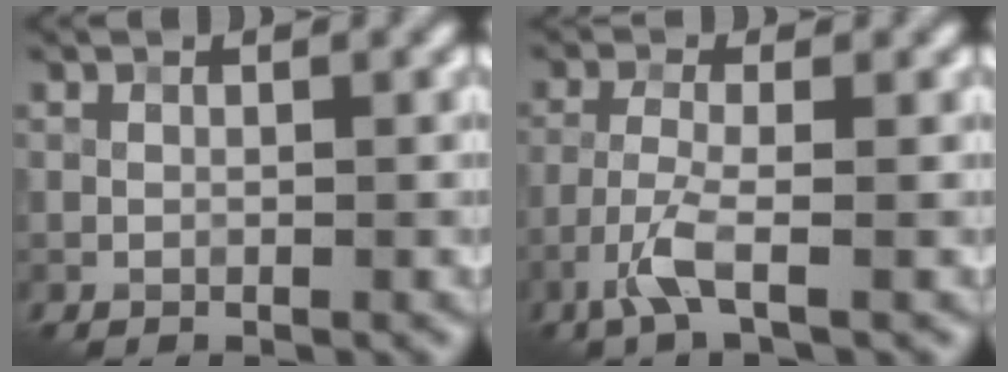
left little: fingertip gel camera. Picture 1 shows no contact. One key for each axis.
{"total": 3.2, "fx": -1.7, "fy": 0.4, "fz": 2.6, "tx": -0.061, "ty": 0.003, "tz": -0.046}